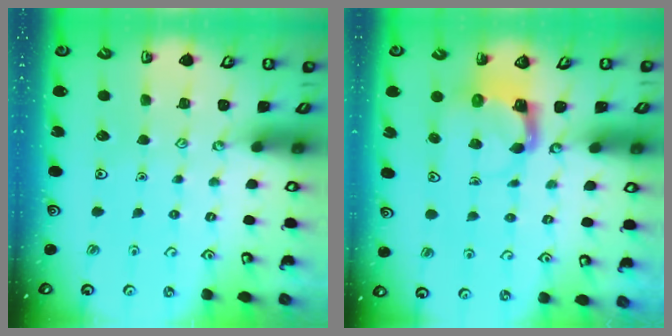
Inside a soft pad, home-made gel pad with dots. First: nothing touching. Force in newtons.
{"total": 4.0, "press": 3.9, "slide": 0.7}